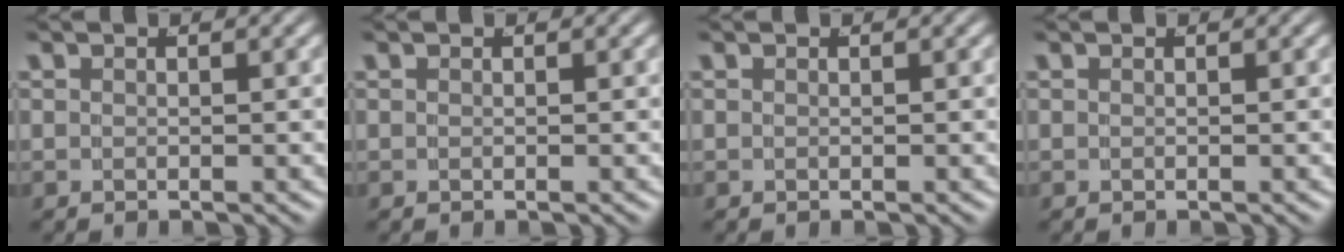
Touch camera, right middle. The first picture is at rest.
{"total": 0.0}
{"total": 0.0}
{"total": 0.0}